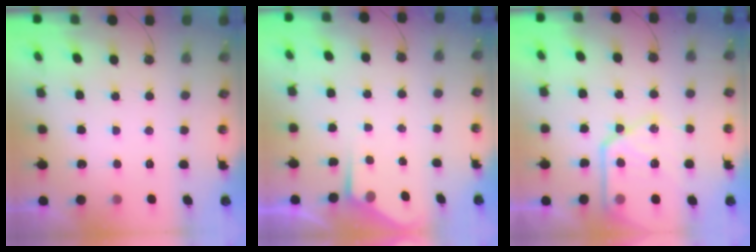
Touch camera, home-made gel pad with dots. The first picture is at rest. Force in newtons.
{"total": 2.3, "press": 2.3, "slide": 0.3}
{"total": 16.3, "press": 16.3, "slide": 1.5}